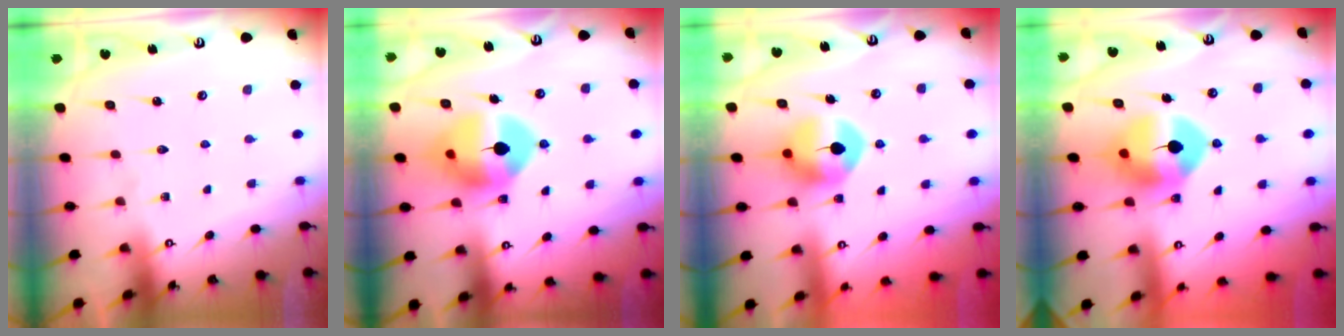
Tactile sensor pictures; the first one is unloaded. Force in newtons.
{"total": 12.2, "press": 12.1, "slide": 2.0}
{"total": 9.2, "press": 9.1, "slide": 1.4}
{"total": 9.6, "press": 9.4, "slide": 2.0}